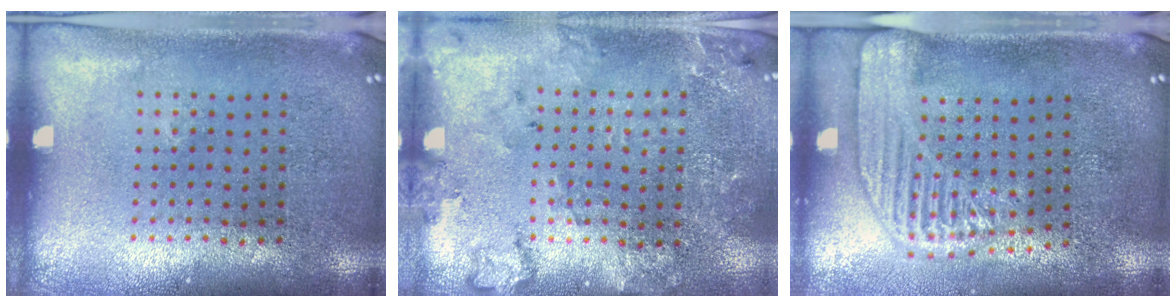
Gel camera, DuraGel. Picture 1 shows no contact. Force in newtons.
{"total": 1.8, "press": 1.8, "slide": 0.3}
{"total": 2.2, "press": 1.9, "slide": 1.2}